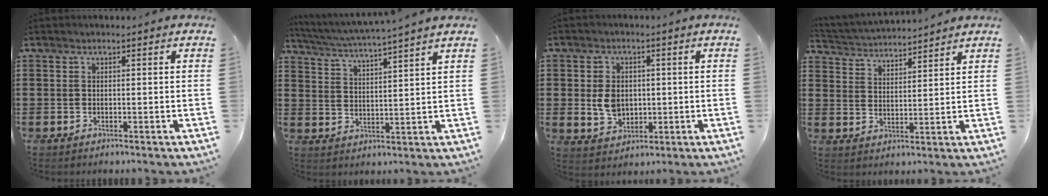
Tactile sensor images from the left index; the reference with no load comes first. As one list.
[{"total": 4.0, "force": [3.6, -0.8, 1.3], "torque": [-0.044, -0.026, 0.058]}, {"total": 4.8, "force": [0.2, 3.7, 3.0], "torque": [-0.050, 0.005, -0.001]}, {"total": 3.3, "force": [3.3, 0.0, -0.1], "torque": [-0.013, -0.019, 0.056]}]